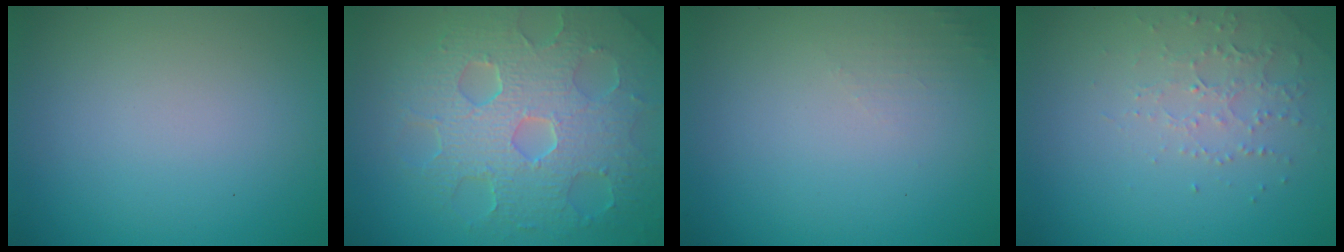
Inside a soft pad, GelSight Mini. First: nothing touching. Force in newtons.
{"total": 8.6, "press": 6.1, "slide": 6.0}
{"total": 1.1, "press": 1.1, "slide": 0.3}
{"total": 2.2, "press": 2.1, "slide": 0.6}